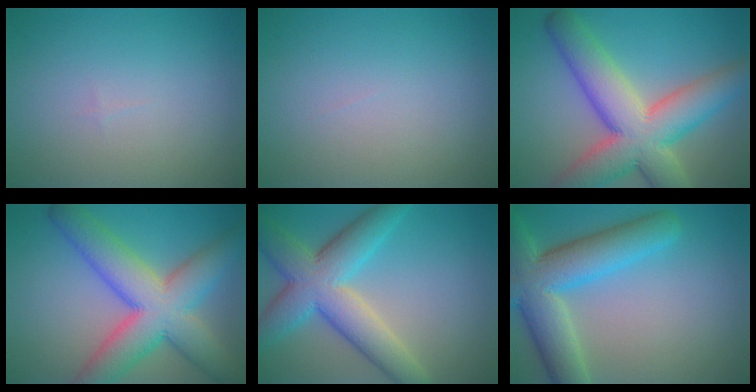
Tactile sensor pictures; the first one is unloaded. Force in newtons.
{"total": 0.0}
{"total": 11.1, "press": 11.1, "slide": 0.8}
{"total": 10.2, "press": 10.2, "slide": 0.7}
{"total": 8.4, "press": 8.4, "slide": 0.4}
{"total": 8.8, "press": 8.8, "slide": 0.5}